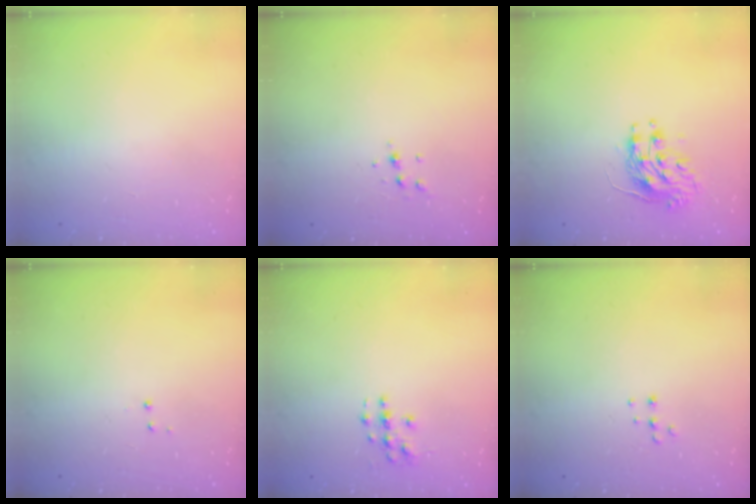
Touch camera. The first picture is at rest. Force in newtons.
{"total": 4.5, "press": 4.3, "slide": 1.3}
{"total": 9.2, "press": 9.2, "slide": 0.7}
{"total": 2.9, "press": 2.8, "slide": 0.6}
{"total": 3.4, "press": 3.4, "slide": 0.2}
{"total": 4.4, "press": 4.4, "slide": 0.5}